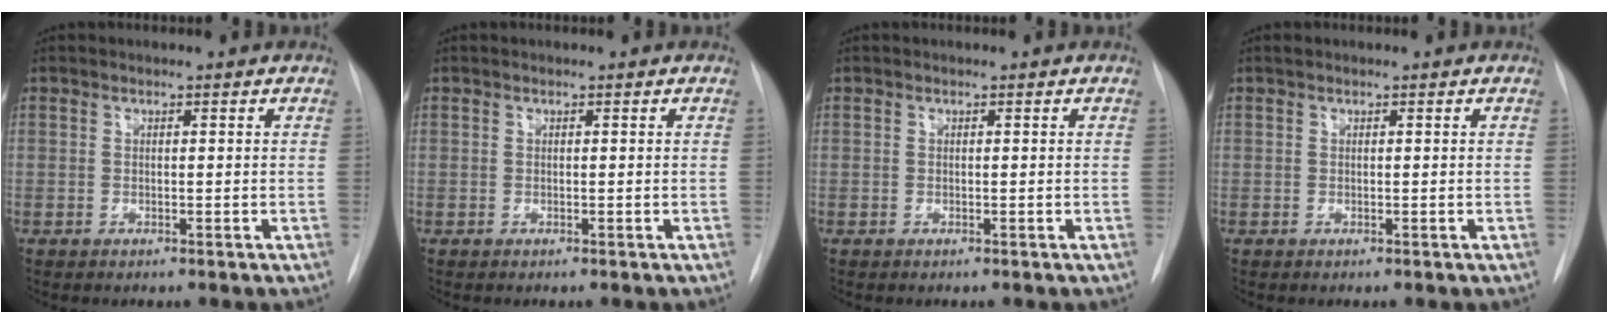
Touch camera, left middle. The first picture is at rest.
{"total": 0.0}
{"total": 0.0}
{"total": 0.0}